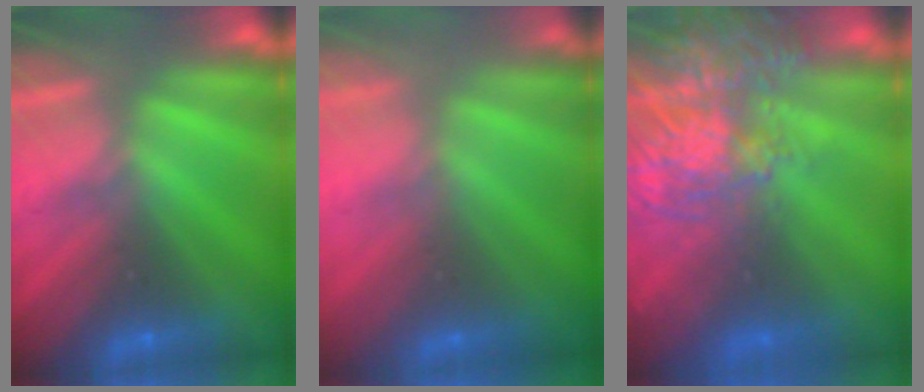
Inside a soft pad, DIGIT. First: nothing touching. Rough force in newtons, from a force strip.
{"total": 2.6}
{"total": 7.2}